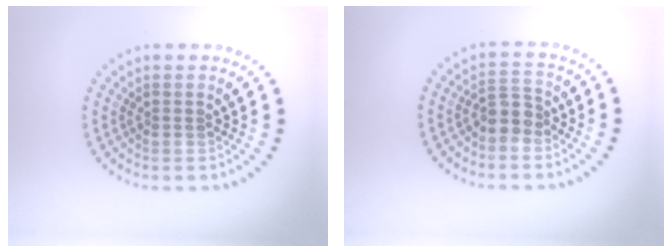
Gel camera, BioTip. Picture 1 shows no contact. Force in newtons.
{"total": 2.1, "press": 1.8, "slide": 1.0}